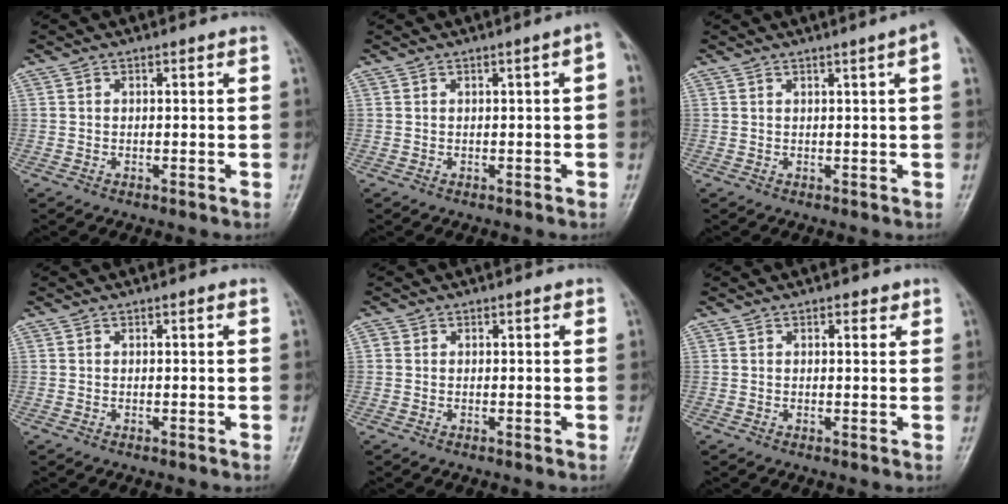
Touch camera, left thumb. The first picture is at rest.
{"total": 2.2, "force": [-0.1, 0.4, 2.1], "torque": [-0.019, 0.014, -0.004]}
{"total": 2.9, "force": [1.0, -0.6, 2.7], "torque": [-0.037, 0.001, 0.015]}
{"total": 0.0}
{"total": 0.8, "force": [0.2, 0.7, 0.3], "torque": [0.006, 0.001, 0.001]}
{"total": 1.3, "force": [0.8, 0.8, 0.7], "torque": [0.002, -0.001, 0.007]}